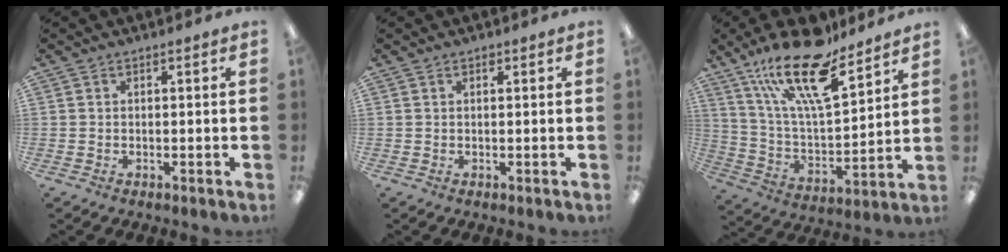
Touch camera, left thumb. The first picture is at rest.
{"total": 0.6, "force": [0.4, 0.3, 0.3], "torque": [0.000, -0.002, 0.005]}
{"total": 21.8, "force": [15.1, 7.1, 14.0], "torque": [-0.245, -0.089, 0.260]}